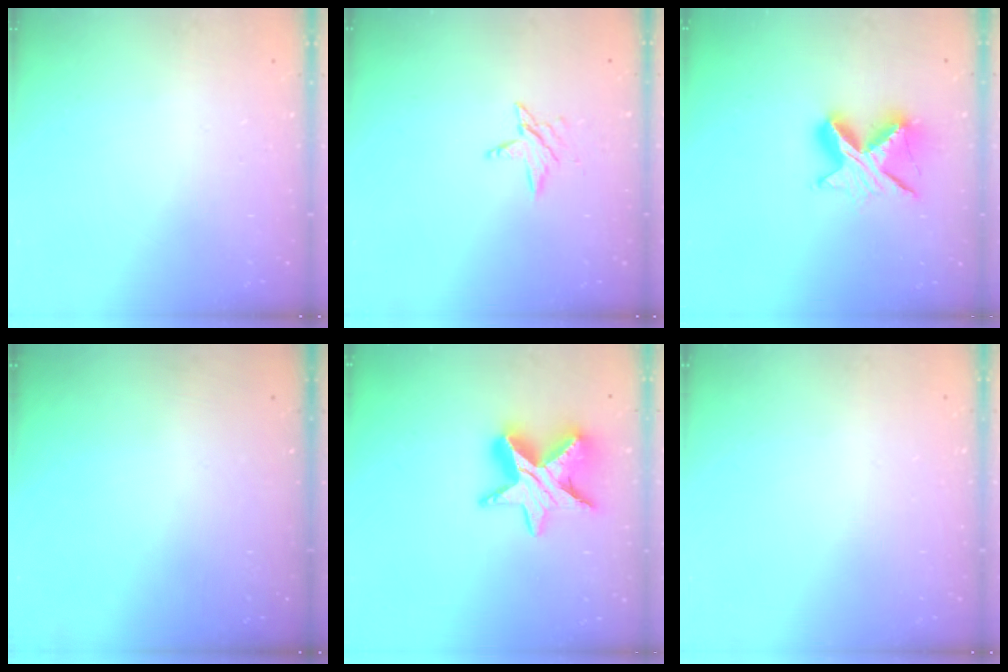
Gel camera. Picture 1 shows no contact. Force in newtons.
{"total": 4.5, "press": 4.5, "slide": 0.5}
{"total": 10.4, "press": 10.4, "slide": 0.9}
{"total": 0.0}
{"total": 13.1, "press": 13.1, "slide": 0.8}
{"total": 0.0}